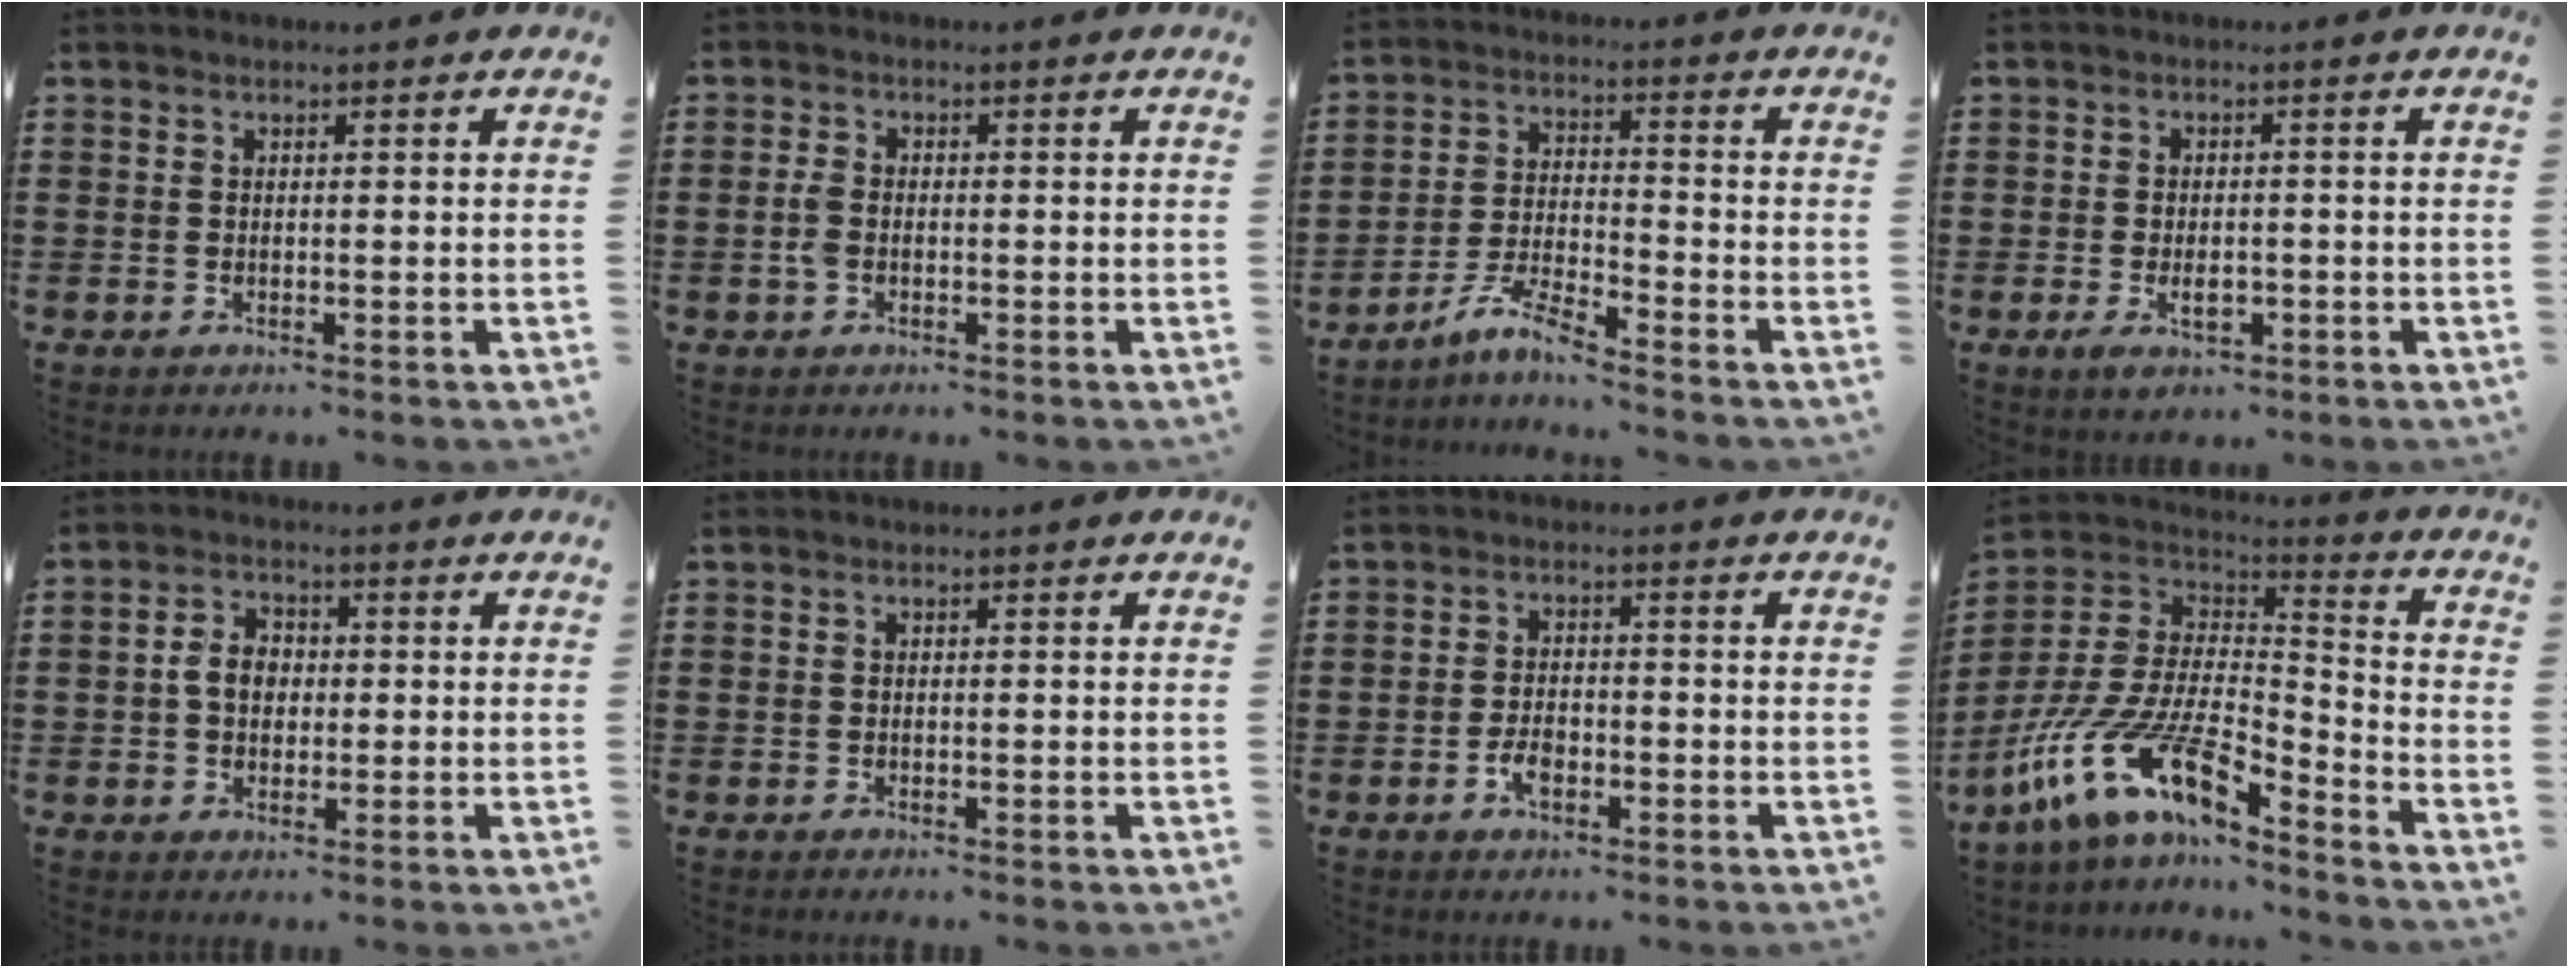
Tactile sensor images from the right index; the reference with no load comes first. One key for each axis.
{"total": 2.4, "fx": -0.5, "fy": 1.3, "fz": 1.9, "tx": -0.058, "ty": -0.007, "tz": -0.016}
{"total": 5.7, "fx": -5.1, "fy": 0.0, "fz": 2.5, "tx": -0.072, "ty": -0.011, "tz": -0.104}
{"total": 3.4, "fx": -1.1, "fy": 1.9, "fz": 2.6, "tx": -0.046, "ty": -0.002, "tz": -0.024}
{"total": 4.2, "fx": -0.1, "fy": 3.1, "fz": 2.8, "tx": -0.068, "ty": 0.009, "tz": -0.007}
{"total": 0.0}
{"total": 3.2, "fx": -1.4, "fy": 1.6, "fz": 2.4, "tx": -0.049, "ty": 0.002, "tz": -0.027}
{"total": 13.9, "fx": -9.2, "fy": 4.3, "fz": 9.5, "tx": -0.215, "ty": -0.003, "tz": -0.181}